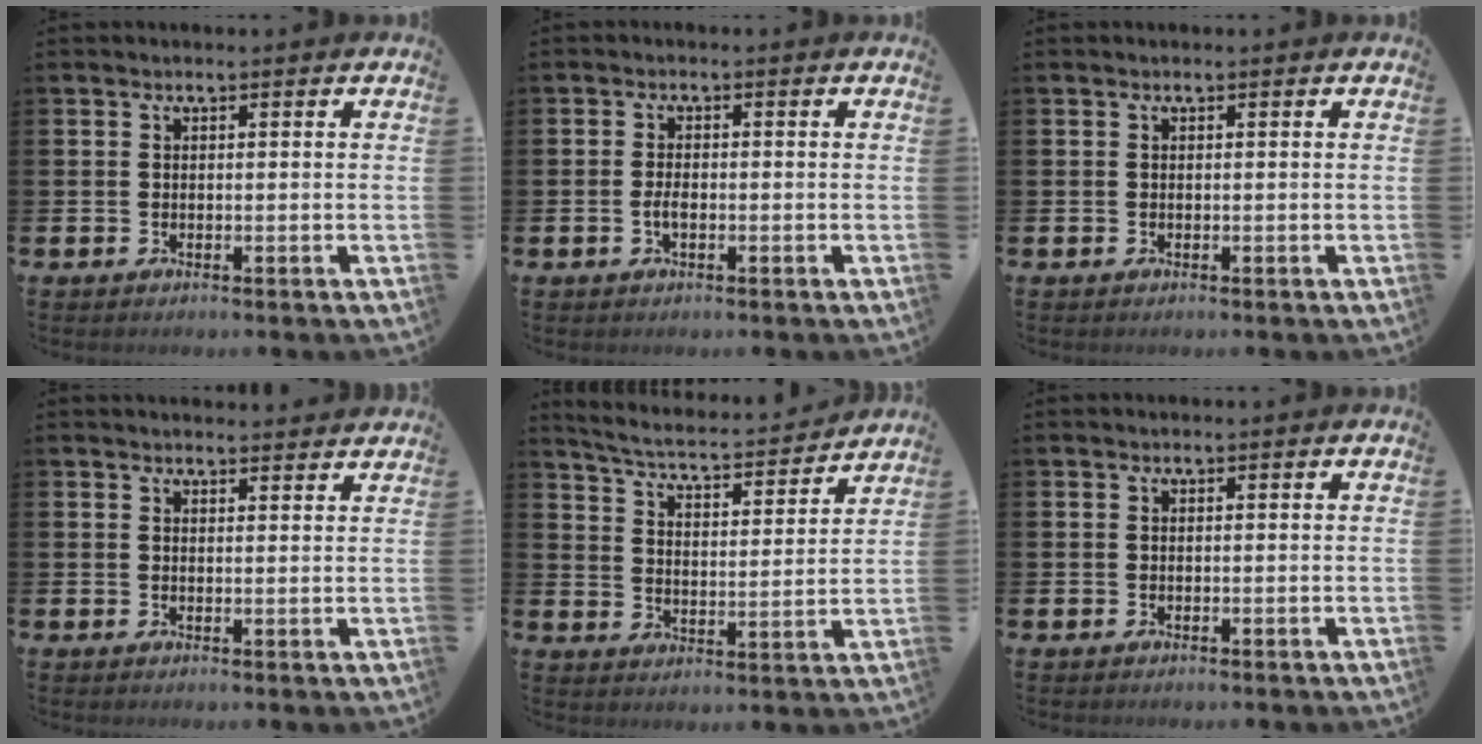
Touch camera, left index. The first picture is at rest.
{"total": 1.9, "force": [-0.6, 0.8, 1.6], "torque": [-0.026, 0.000, -0.012]}
{"total": 0.0}
{"total": 2.1, "force": [2.0, 0.2, 0.0], "torque": [0.009, -0.011, 0.035]}
{"total": 4.9, "force": [4.6, 0.5, 1.3], "torque": [-0.053, -0.040, 0.073]}
{"total": 0.0}